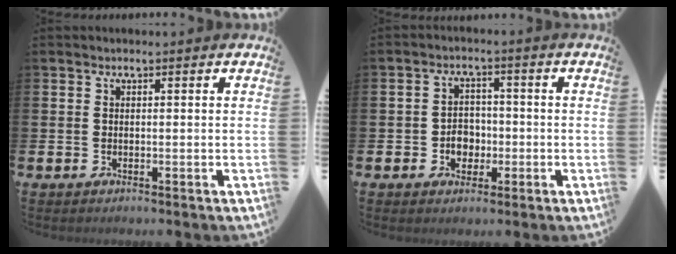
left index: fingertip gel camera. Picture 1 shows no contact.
{"total": 3.5, "force": [-1.1, 2.9, 1.5], "torque": [-0.019, -0.001, -0.028]}